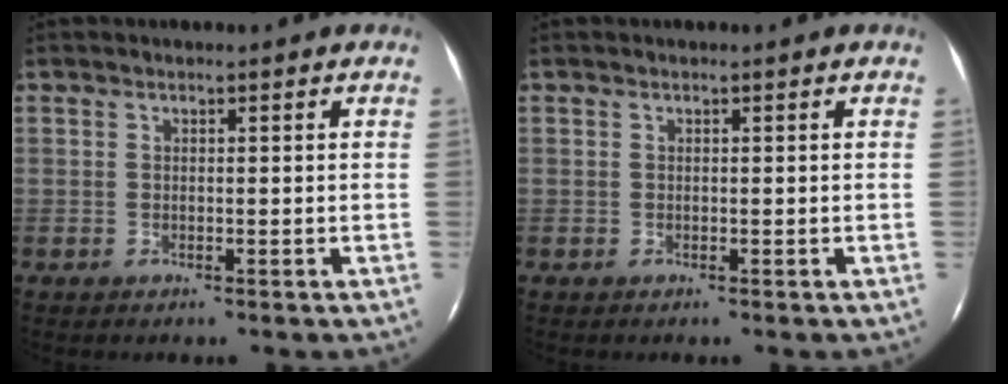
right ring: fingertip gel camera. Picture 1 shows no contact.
{"total": 0.0}